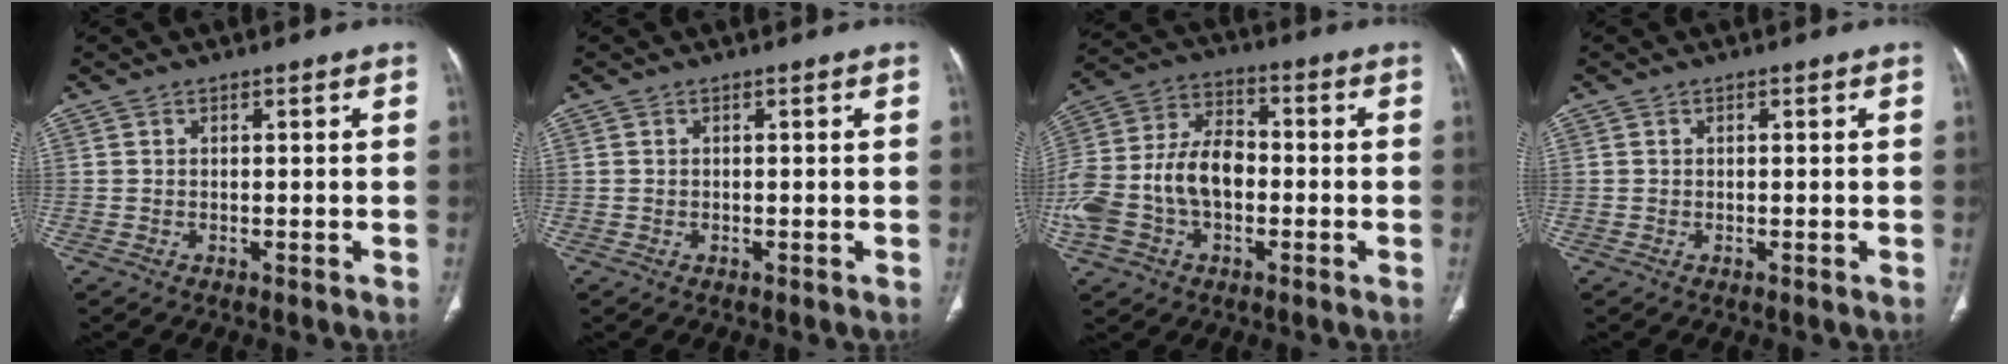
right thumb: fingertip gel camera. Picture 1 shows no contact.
{"total": 0.0}
{"total": 17.0, "force": [-3.1, 11.1, 12.5], "torque": [-0.266, 0.040, -0.059]}
{"total": 0.0}